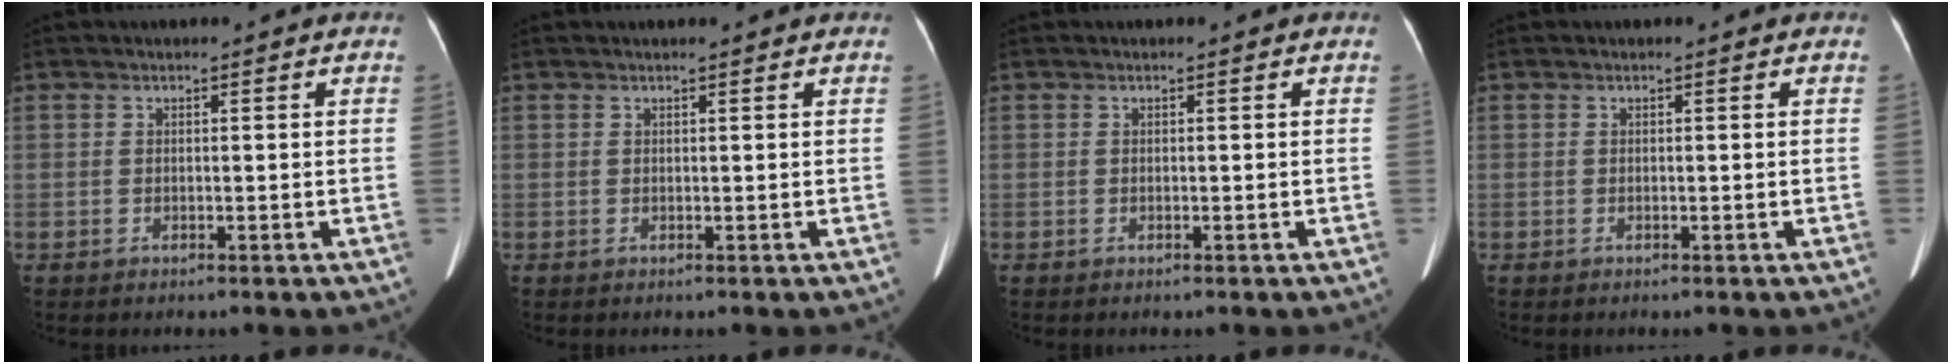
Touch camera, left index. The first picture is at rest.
{"total": 1.4, "force": [1.2, 0.1, 0.6], "torque": [-0.009, 0.017, 0.019]}
{"total": 0.0}
{"total": 0.0}